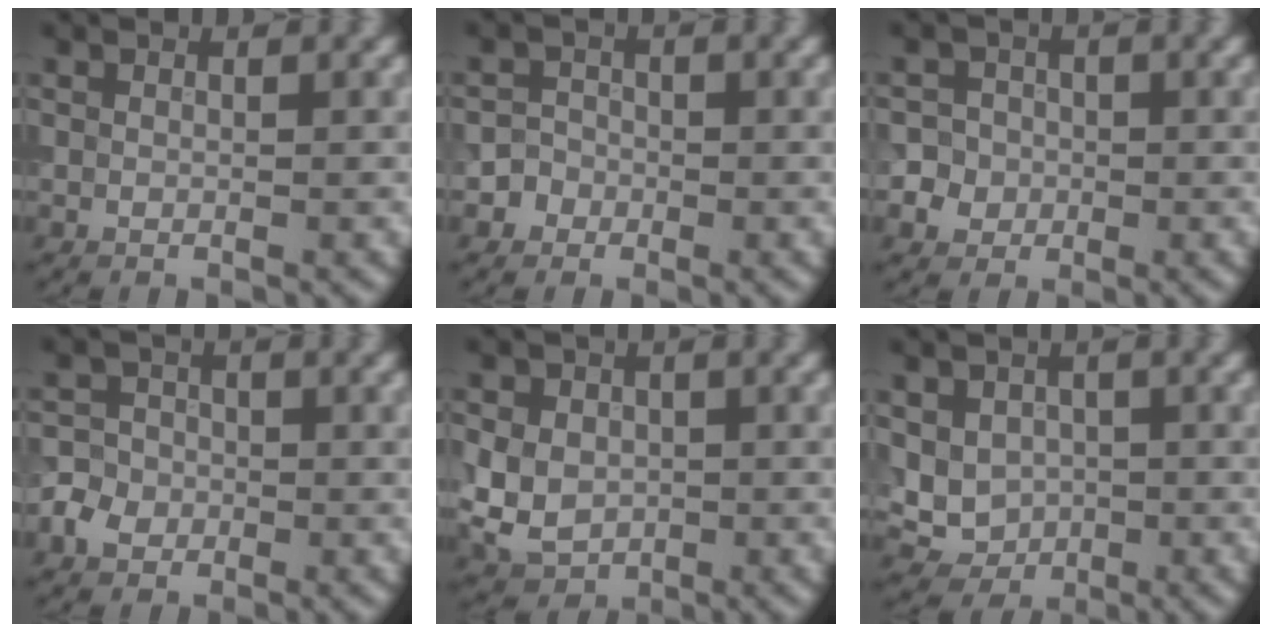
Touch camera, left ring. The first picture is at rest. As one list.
[{"total": 1.6, "force": [-0.7, 1.5, 0.0], "torque": [0.022, 0.006, -0.016]}, {"total": 4.6, "force": [-0.9, 4.4, 1.1], "torque": [0.002, 0.018, -0.032]}, {"total": 2.8, "force": [-1.0, 2.4, 0.9], "torque": [-0.009, 0.001, -0.025]}, {"total": 6.0, "force": [-0.6, 5.0, 3.4], "torque": [-0.061, 0.001, -0.027]}, {"total": 4.4, "force": [0.0, 3.9, 2.0], "torque": [-0.023, -0.001, -0.006]}]